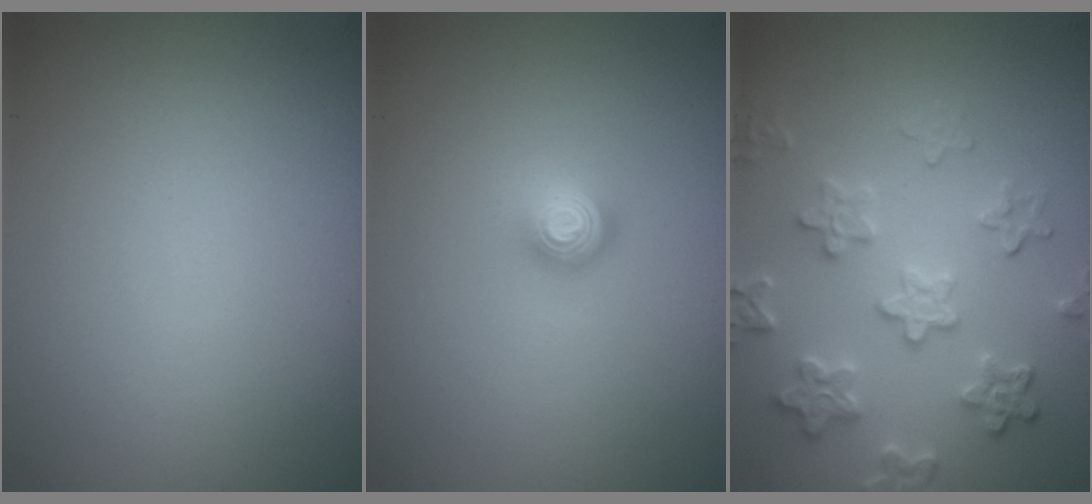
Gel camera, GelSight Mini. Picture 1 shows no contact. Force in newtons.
{"total": 1.9, "press": 1.4, "slide": 1.3}
{"total": 4.8, "press": 4.0, "slide": 2.6}